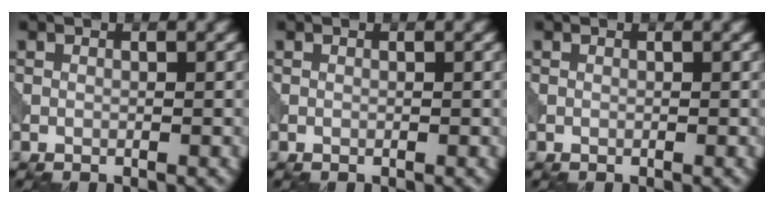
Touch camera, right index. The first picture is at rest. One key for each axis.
{"total": 0.0}
{"total": 0.0}